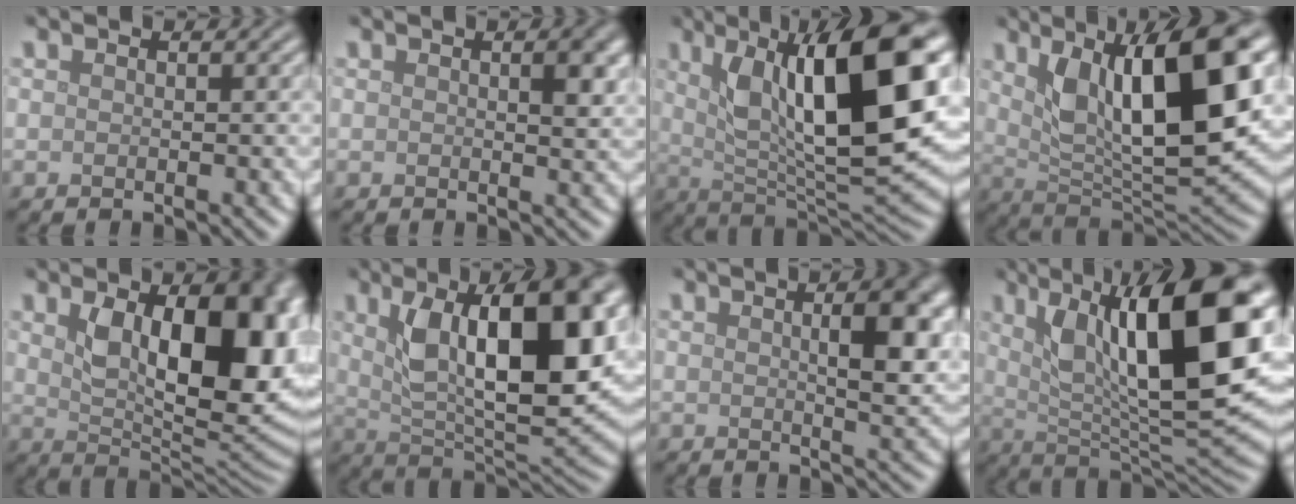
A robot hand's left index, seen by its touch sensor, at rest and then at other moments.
{"total": 2.1, "force": [0.6, 0.6, 2.0], "torque": [-0.022, 0.000, 0.009]}
{"total": 13.5, "force": [3.4, 4.4, 12.4], "torque": [-0.182, -0.001, 0.053]}
{"total": 12.4, "force": [3.5, 4.4, 11.1], "torque": [-0.169, -0.002, 0.057]}
{"total": 13.3, "force": [2.8, 6.7, 11.2], "torque": [-0.133, -0.001, 0.052]}
{"total": 13.5, "force": [3.3, 5.5, 11.9], "torque": [-0.171, 0.000, 0.051]}
{"total": 5.4, "force": [1.1, 1.5, 5.1], "torque": [-0.063, 0.006, 0.018]}
{"total": 14.9, "force": [4.1, 5.1, 13.4], "torque": [-0.193, 0.000, 0.059]}